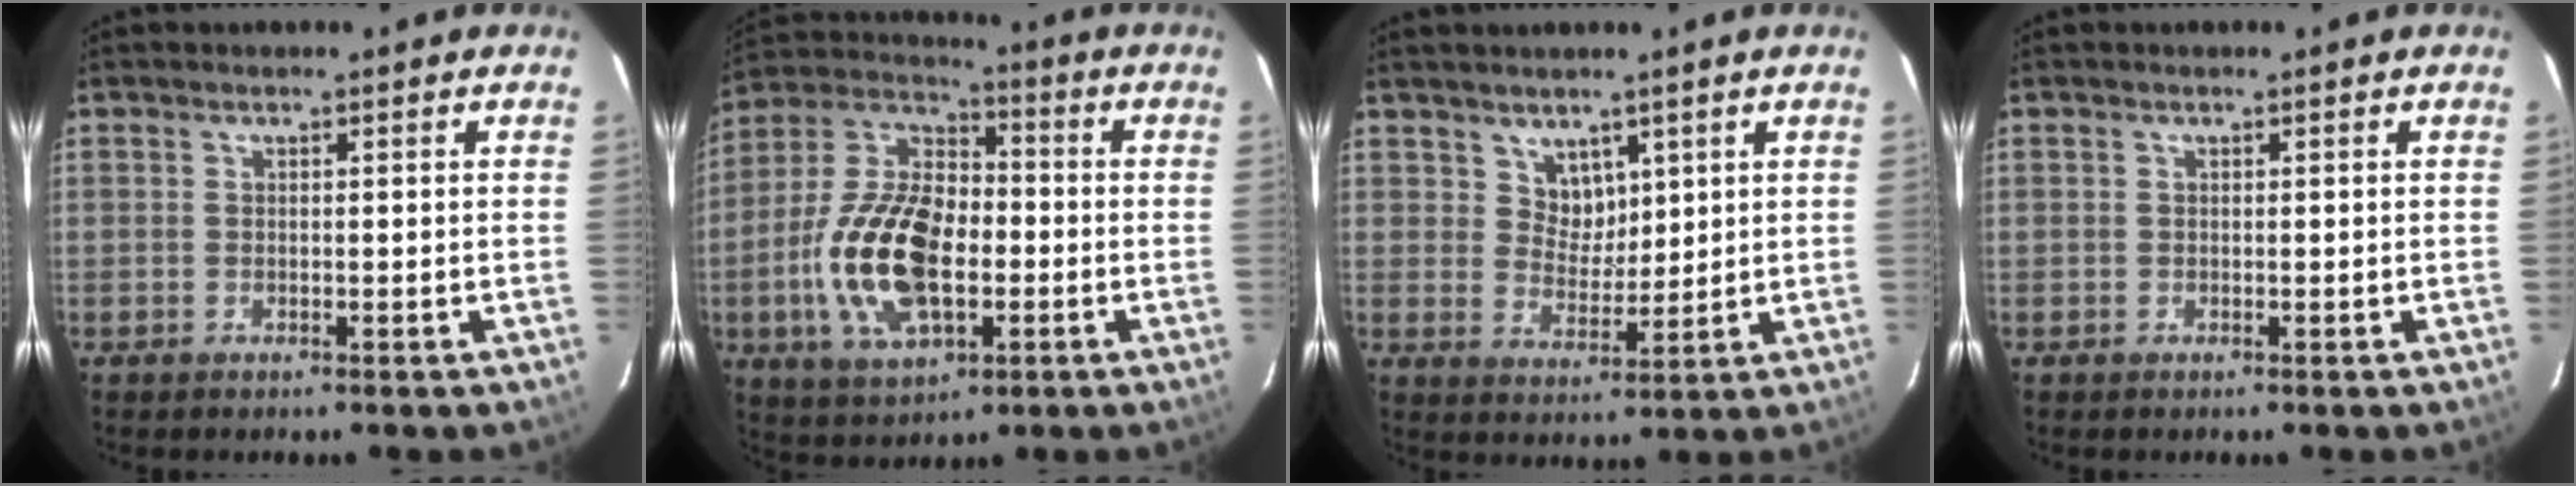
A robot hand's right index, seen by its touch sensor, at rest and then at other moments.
{"total": 18.7, "force": [-4.2, 9.9, 15.2], "torque": [-0.317, 0.005, -0.073]}
{"total": 4.6, "force": [2.9, 3.4, 1.1], "torque": [-0.010, 0.004, 0.058]}
{"total": 0.0}